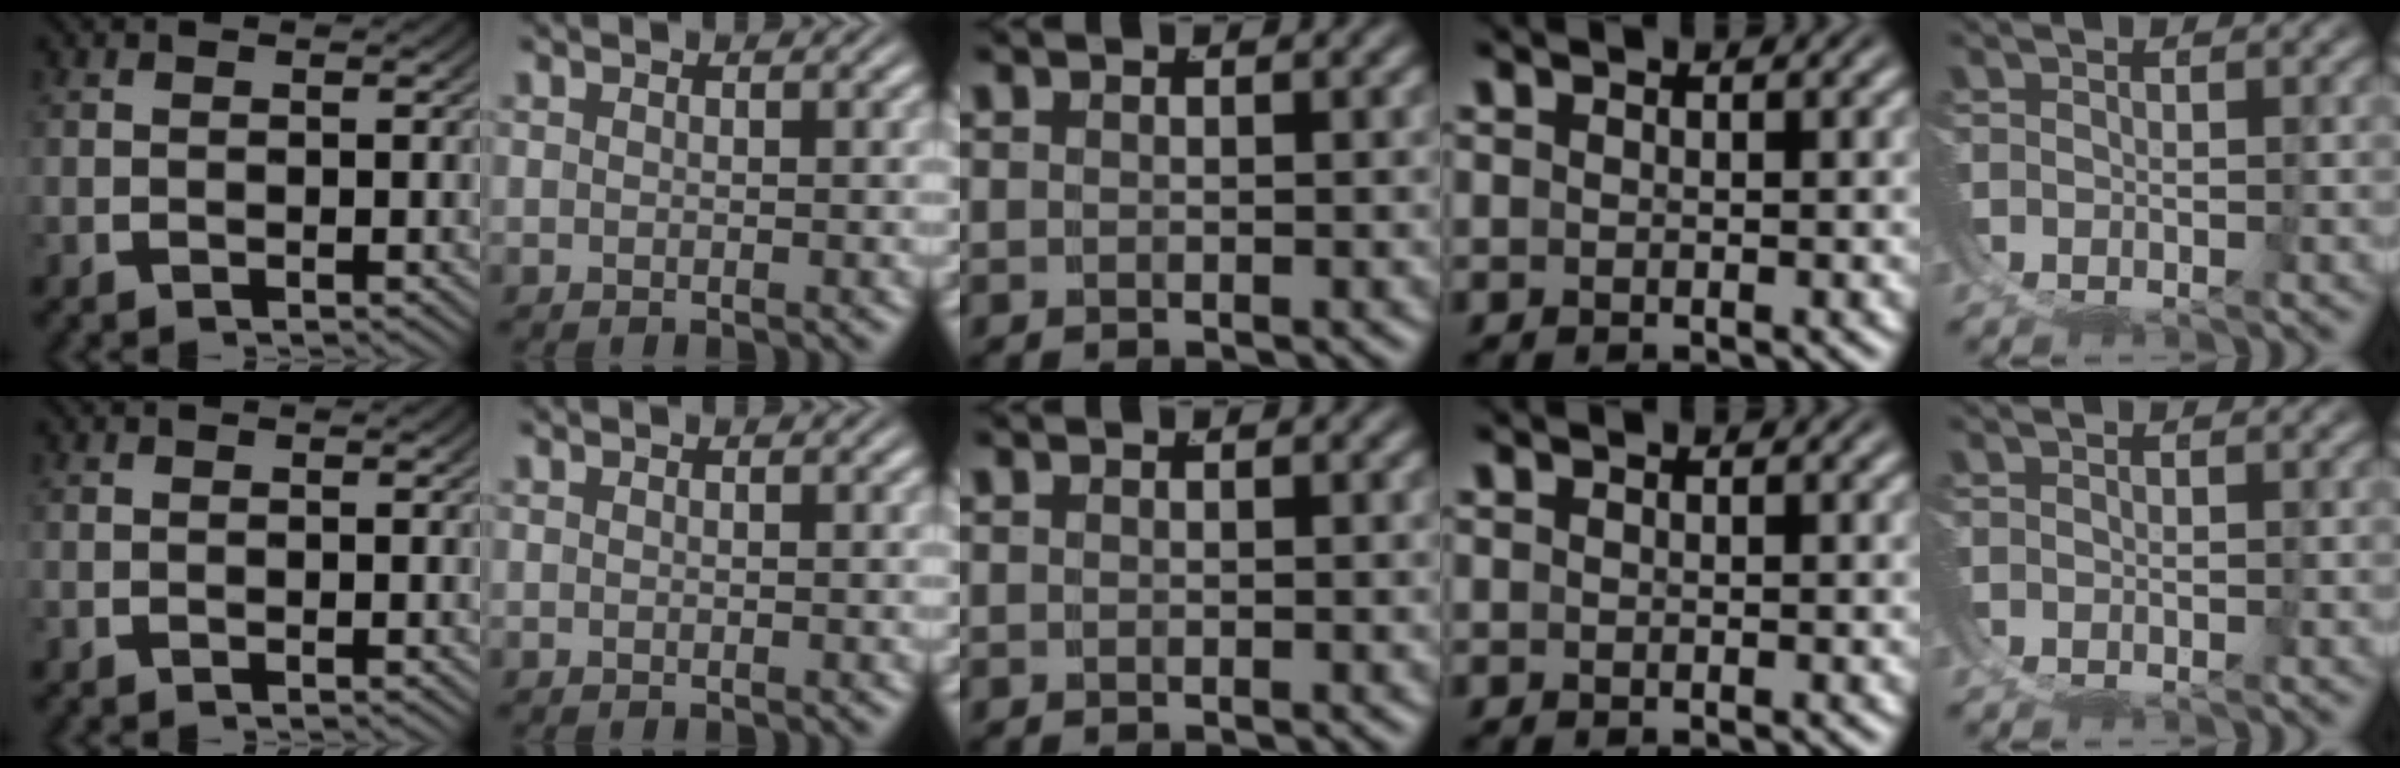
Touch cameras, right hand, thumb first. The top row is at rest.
{}